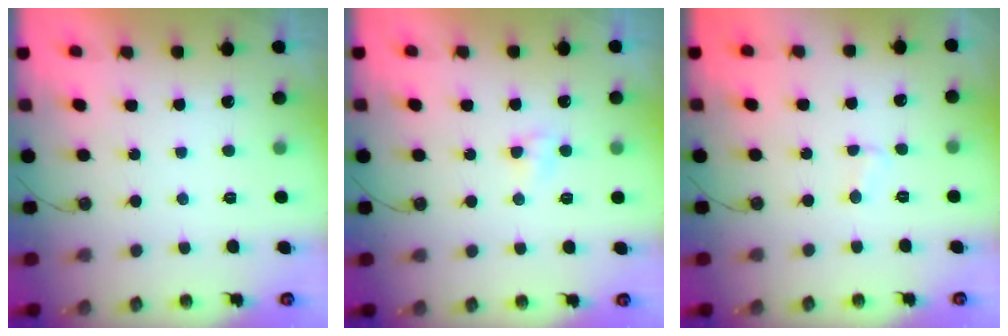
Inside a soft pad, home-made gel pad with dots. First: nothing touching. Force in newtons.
{"total": 3.4, "press": 3.4, "slide": 0.5}
{"total": 2.3, "press": 2.3, "slide": 0.2}